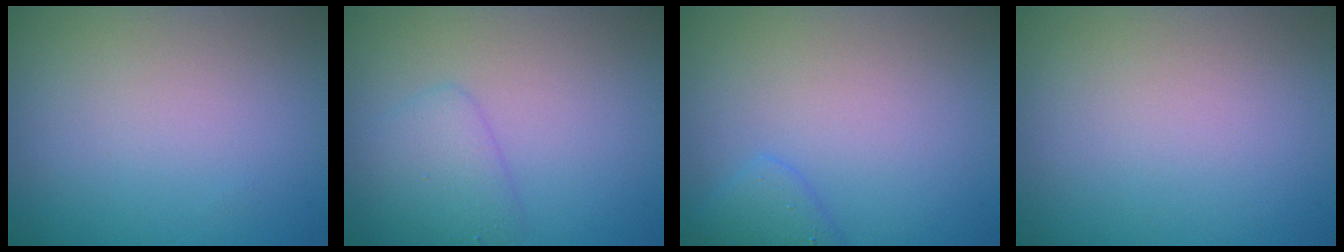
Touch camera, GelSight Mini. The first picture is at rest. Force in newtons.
{"total": 2.3, "press": 2.3, "slide": 0.2}
{"total": 1.9, "press": 1.9, "slide": 0.1}
{"total": 0.0}